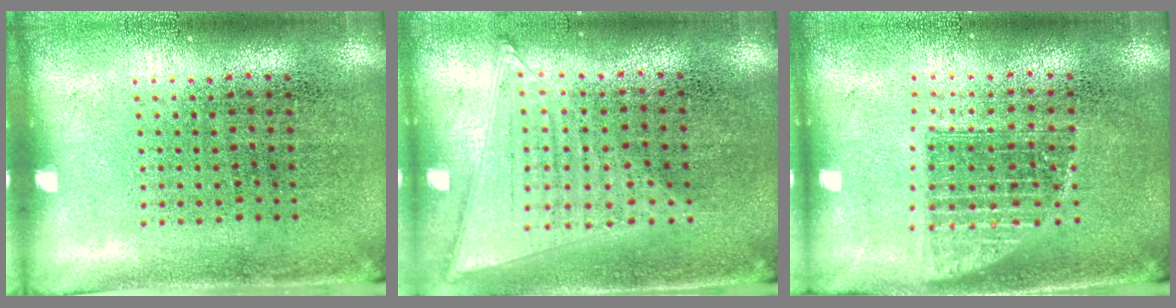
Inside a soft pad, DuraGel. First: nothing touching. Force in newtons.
{"total": 1.0, "press": 1.0, "slide": 0.4}
{"total": 1.3, "press": 1.1, "slide": 0.7}